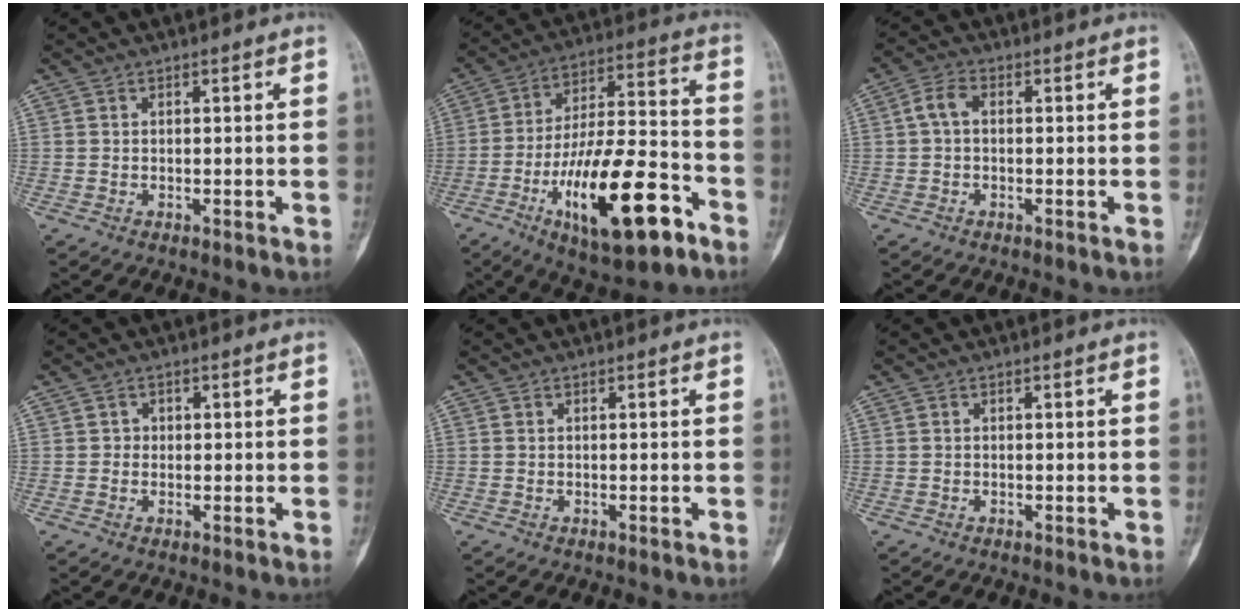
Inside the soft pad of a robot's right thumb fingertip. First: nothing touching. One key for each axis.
{"total": 22.2, "fx": -10.1, "fy": 7.6, "fz": 18.3, "tx": -0.324, "ty": 0.052, "tz": -0.160}
{"total": 3.6, "fx": 0.2, "fy": 2.2, "fz": 2.8, "tx": -0.054, "ty": 0.012, "tz": -0.001}
{"total": 1.3, "fx": 0.1, "fy": 1.2, "fz": 0.3, "tx": 0.003, "ty": 0.004, "tz": 0.000}
{"total": 0.0}
{"total": 0.0}